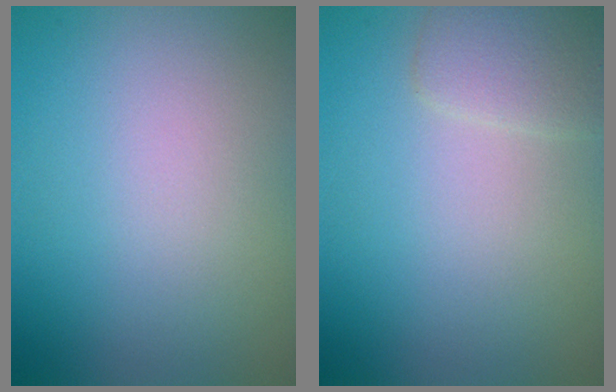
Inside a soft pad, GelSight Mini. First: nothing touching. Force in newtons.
{"total": 2.1, "press": 2.1, "slide": 0.1}